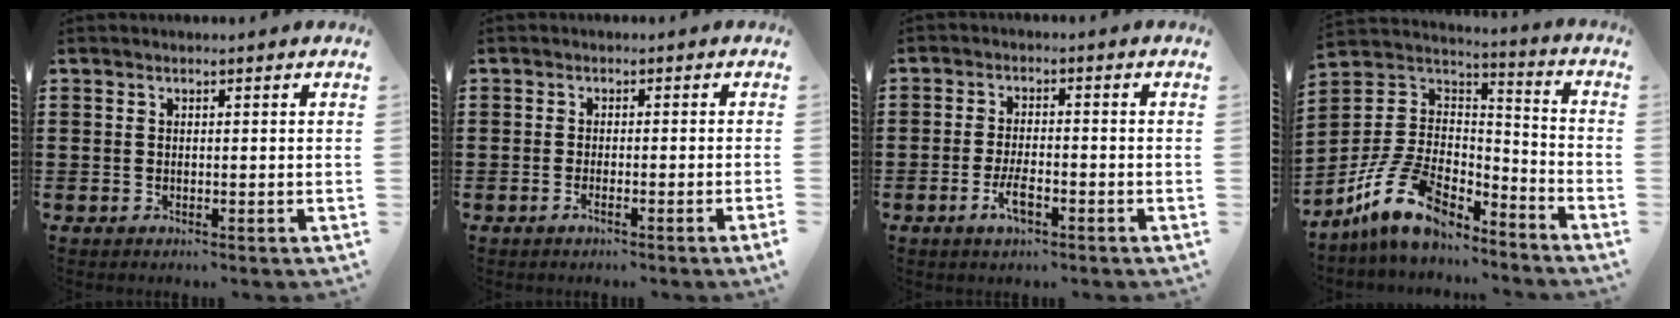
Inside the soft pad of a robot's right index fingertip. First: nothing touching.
{"total": 1.6, "force": [-1.1, -0.3, 1.2], "torque": [-0.019, -0.005, -0.021]}
{"total": 3.9, "force": [-1.8, 1.4, 3.1], "torque": [-0.067, -0.001, -0.036]}
{"total": 13.7, "force": [-9.4, 6.3, 7.7], "torque": [-0.173, 0.033, -0.177]}